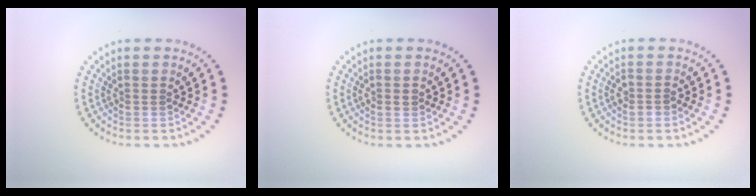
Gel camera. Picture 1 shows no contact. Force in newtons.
{"total": 1.2, "press": 1.2, "slide": 0.1}
{"total": 1.2, "press": 1.1, "slide": 0.6}